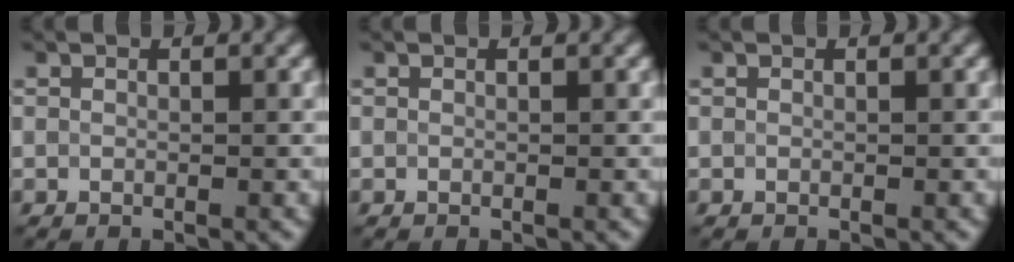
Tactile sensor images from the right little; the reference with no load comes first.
{"total": 0.0}
{"total": 0.0}